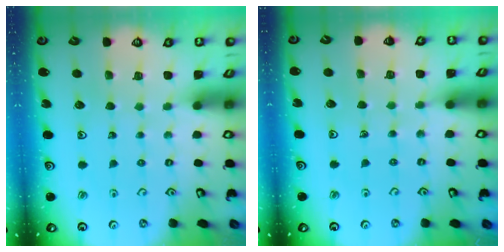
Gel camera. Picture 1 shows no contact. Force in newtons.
{"total": 4.0, "press": 3.9, "slide": 0.5}